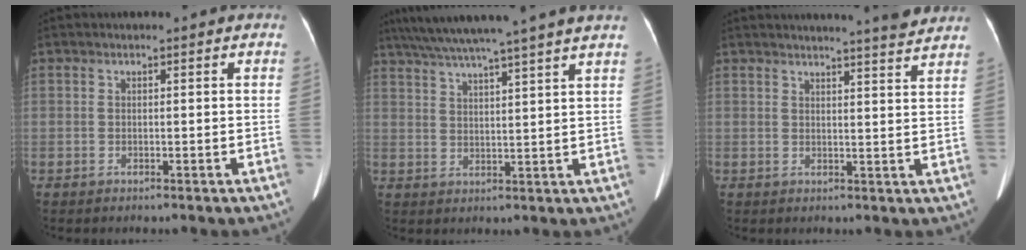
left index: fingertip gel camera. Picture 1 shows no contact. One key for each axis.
{"total": 17.7, "fx": 15.3, "fy": -1.4, "fz": 8.8, "tx": -0.155, "ty": 0.014, "tz": 0.213}
{"total": 8.3, "fx": 7.8, "fy": -0.8, "fz": 2.7, "tx": -0.041, "ty": -0.005, "tz": 0.083}